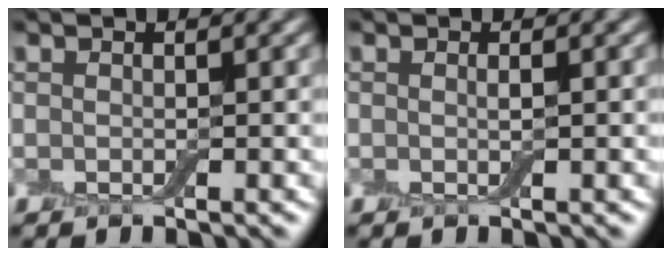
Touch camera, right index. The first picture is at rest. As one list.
[{"total": 0.7, "force": [0.0, 0.1, 0.7], "torque": [-0.011, 0.000, 0.000]}]